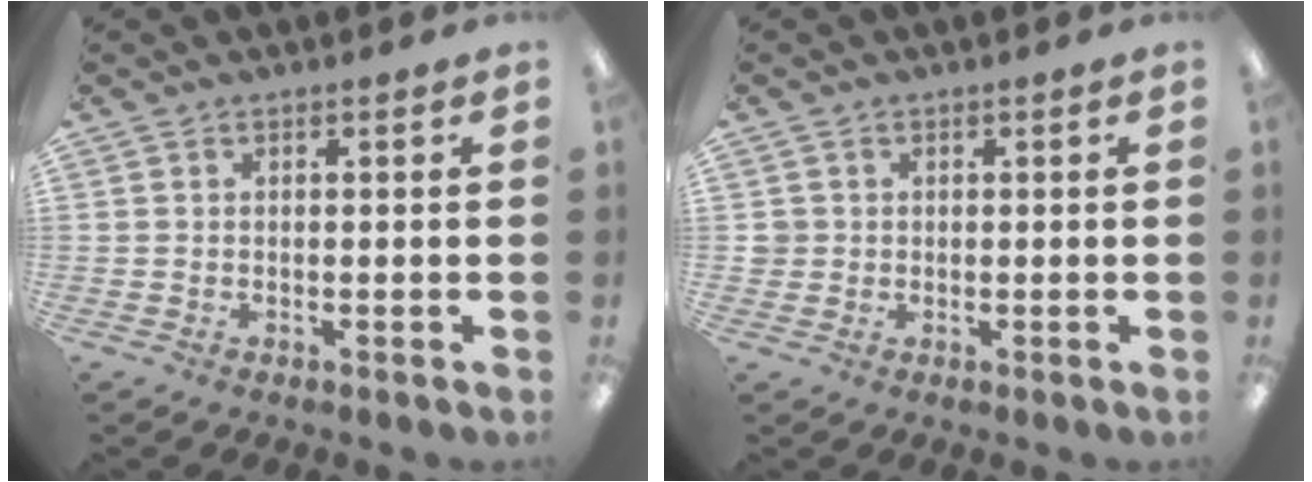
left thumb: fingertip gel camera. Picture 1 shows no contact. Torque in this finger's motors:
{"motor_torque": [-0.12, 0.10, 0.07, -0.06, 0.00]}